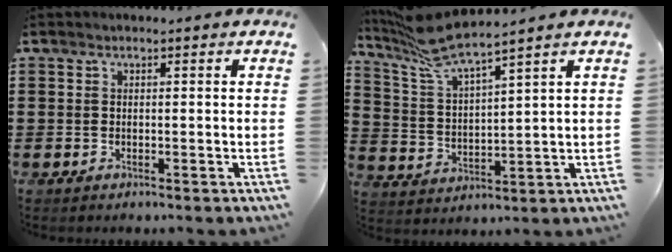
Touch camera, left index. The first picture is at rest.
{"total": 7.4, "force": [6.6, 0.5, 3.4], "torque": [-0.094, -0.030, 0.115]}